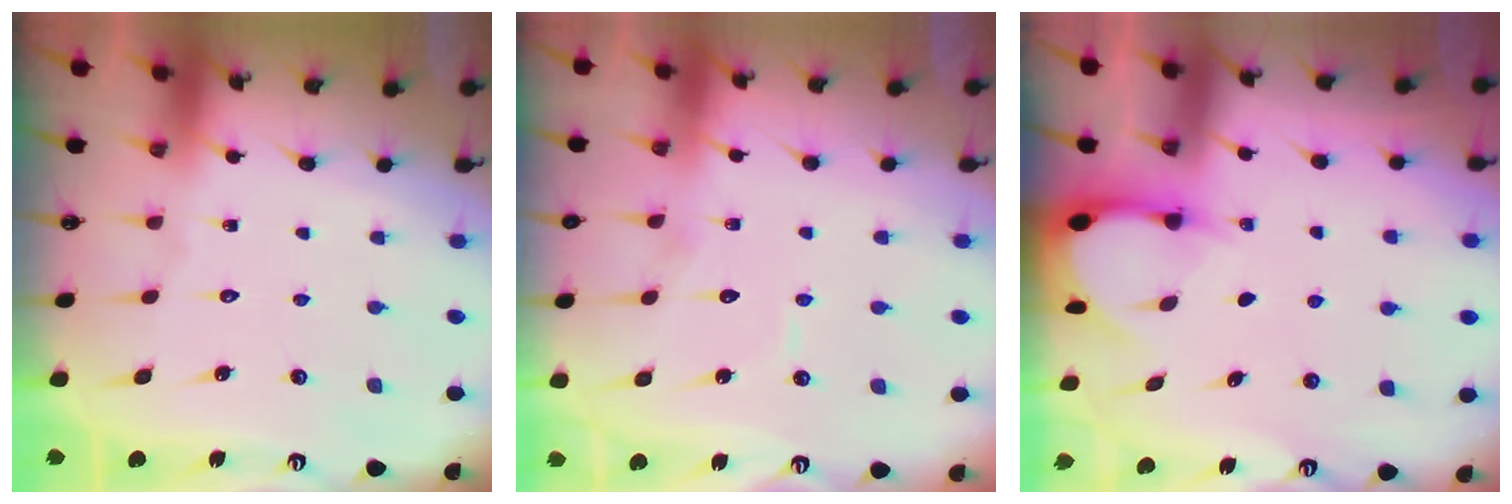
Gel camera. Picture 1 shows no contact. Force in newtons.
{"total": 6.1, "press": 6.1, "slide": 0.4}
{"total": 3.0, "press": 2.9, "slide": 0.2}